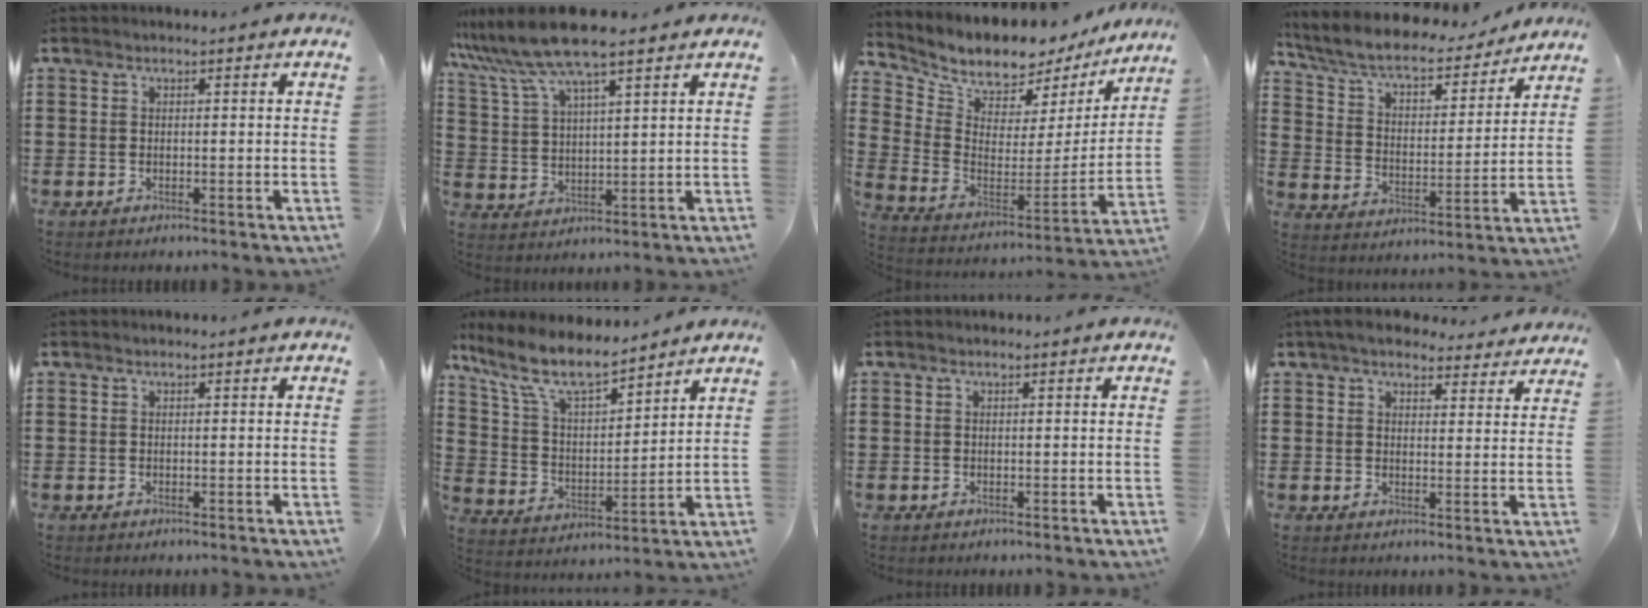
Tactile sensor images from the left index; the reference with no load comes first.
{"total": 9.4, "force": [7.6, 0.9, 5.5], "torque": [-0.130, -0.020, 0.135]}
{"total": 6.7, "force": [6.0, 2.7, 1.1], "torque": [-0.057, -0.055, 0.101]}
{"total": 6.8, "force": [5.9, 1.4, 2.9], "torque": [-0.083, -0.038, 0.098]}
{"total": 0.0}
{"total": 9.5, "force": [8.1, 1.9, 4.7], "torque": [-0.125, -0.038, 0.143]}
{"total": 0.0}
{"total": 5.3, "force": [4.8, 1.6, 1.5], "torque": [-0.046, -0.009, 0.090]}